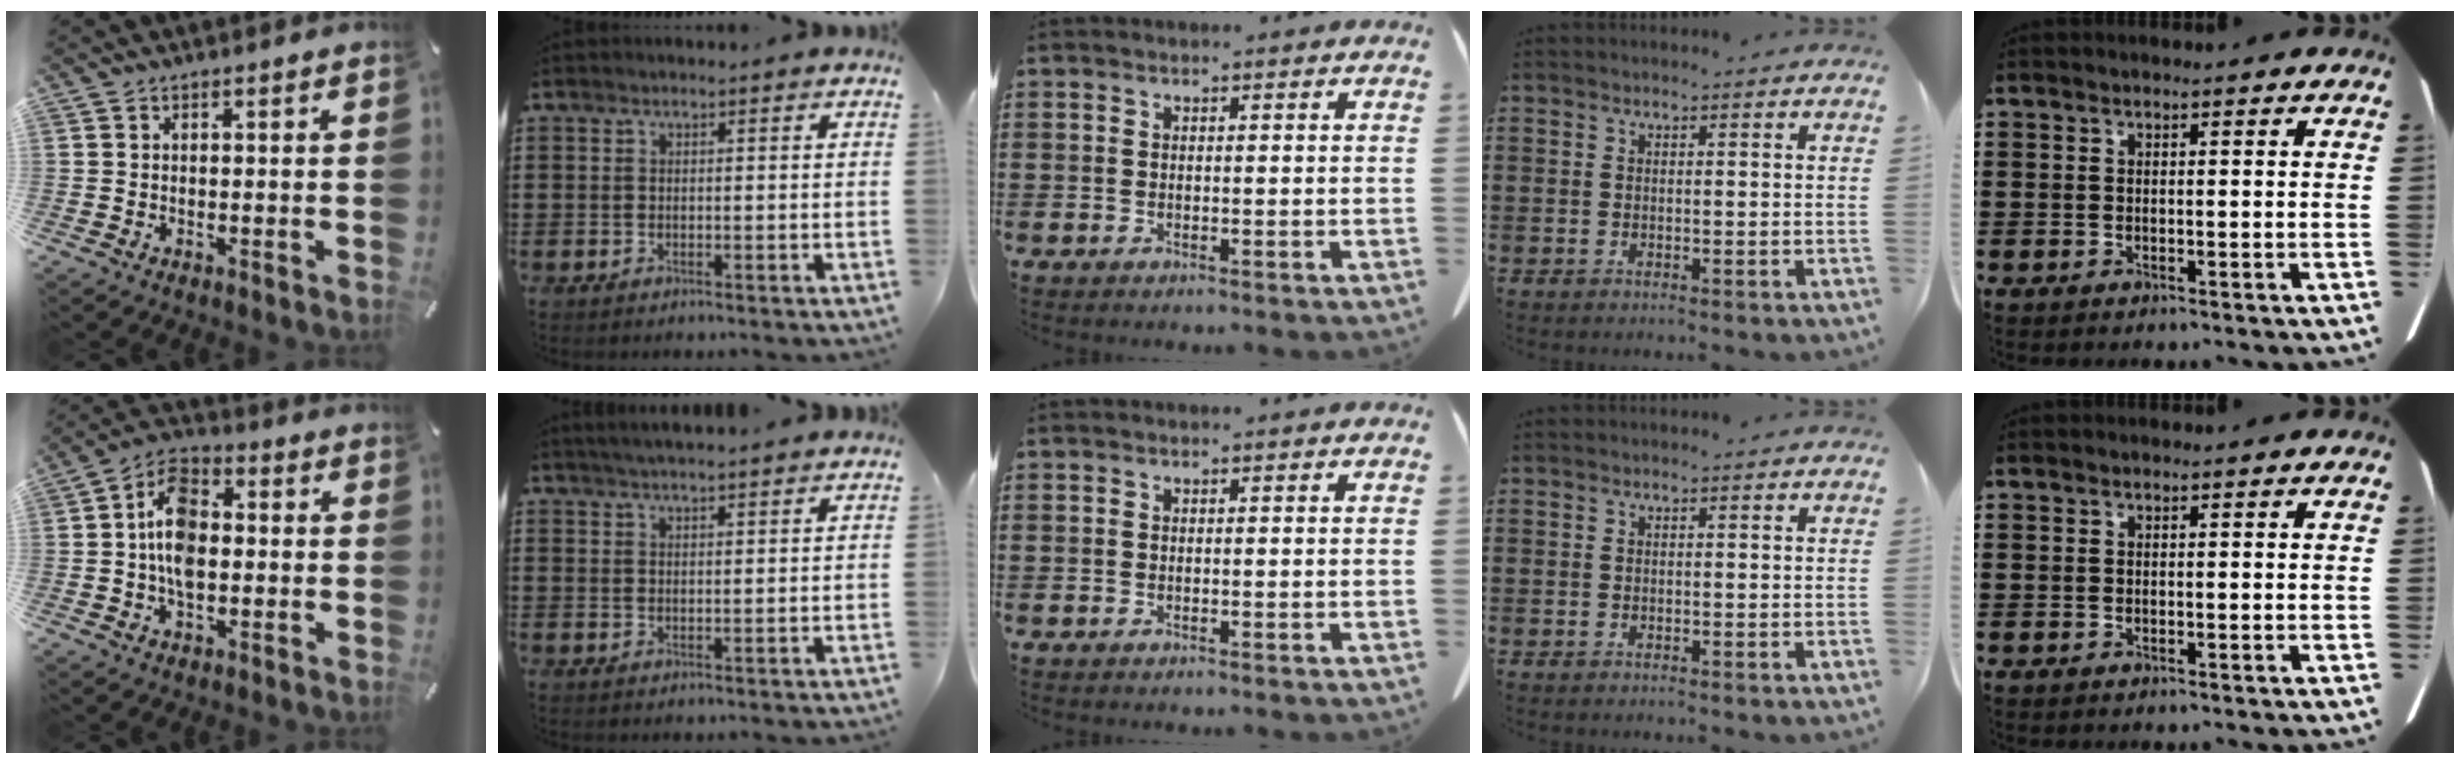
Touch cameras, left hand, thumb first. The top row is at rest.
{"thumb": {"total": 10.4, "force": [-0.9, 6.8, 7.9], "torque": [-0.141, 0.014, -0.017]}, "index": {"total": 2.3, "force": [2.2, -0.2, 0.7], "torque": [-0.017, -0.001, 0.042]}}